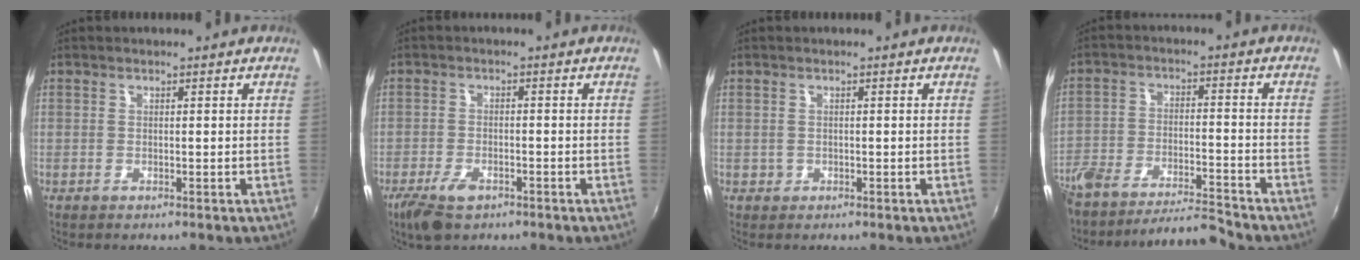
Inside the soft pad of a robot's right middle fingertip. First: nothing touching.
{"total": 6.3, "force": [-4.1, 2.9, 3.8], "torque": [-0.100, -0.016, -0.074]}
{"total": 0.9, "force": [-0.3, 0.9, 0.1], "torque": [-0.001, -0.003, -0.002]}
{"total": 11.5, "force": [-11.0, 0.8, 3.5], "torque": [-0.091, -0.005, -0.193]}